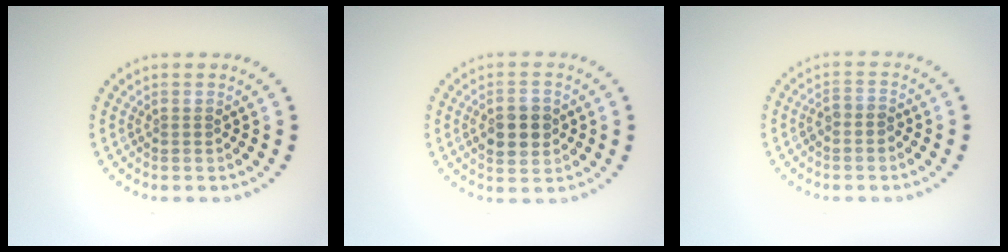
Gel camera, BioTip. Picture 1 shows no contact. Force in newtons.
{"total": 3.8, "press": 3.8, "slide": 0.2}
{"total": 1.4, "press": 1.2, "slide": 0.6}